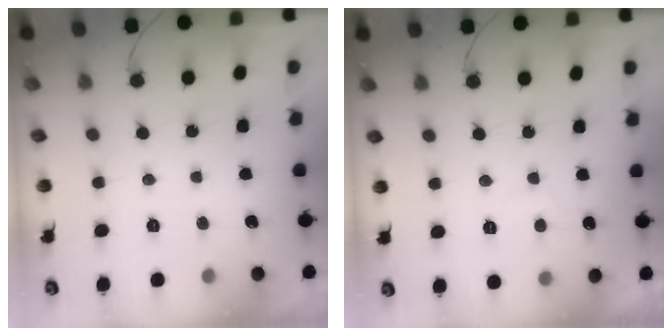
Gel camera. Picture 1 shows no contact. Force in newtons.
{"total": 1.8, "press": 1.7, "slide": 0.6}